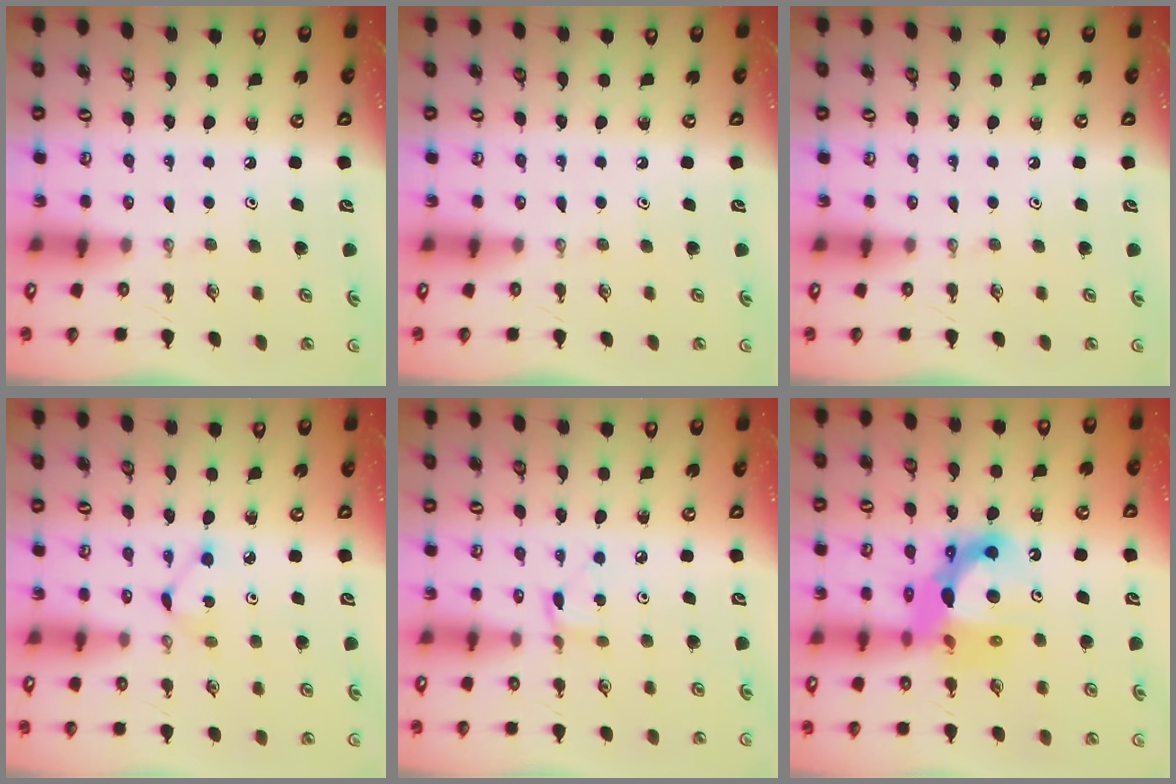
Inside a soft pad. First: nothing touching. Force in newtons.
{"total": 0.0}
{"total": 0.0}
{"total": 3.2, "press": 3.2, "slide": 0.5}
{"total": 2.8, "press": 2.8, "slide": 0.3}
{"total": 15.0, "press": 14.9, "slide": 1.2}